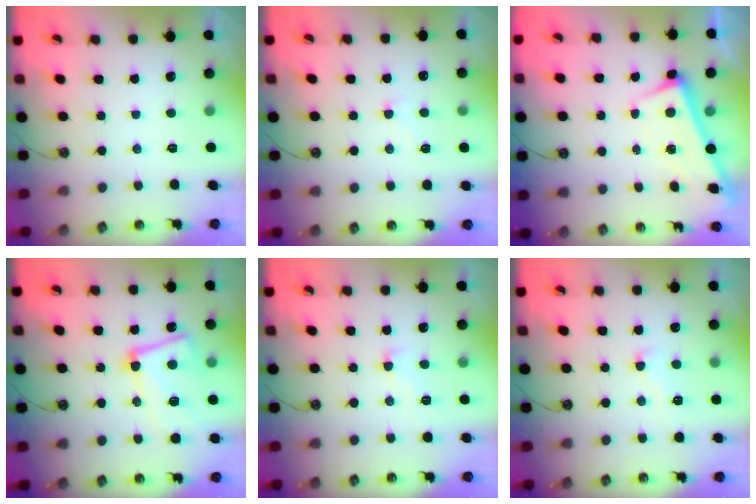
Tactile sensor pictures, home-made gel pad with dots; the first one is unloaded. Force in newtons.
{"total": 1.1, "press": 1.0, "slide": 0.5}
{"total": 2.9, "press": 2.8, "slide": 0.4}
{"total": 11.1, "press": 10.9, "slide": 2.3}
{"total": 0.7, "press": 0.0, "slide": 0.7}
{"total": 1.0, "press": 0.4, "slide": 0.9}